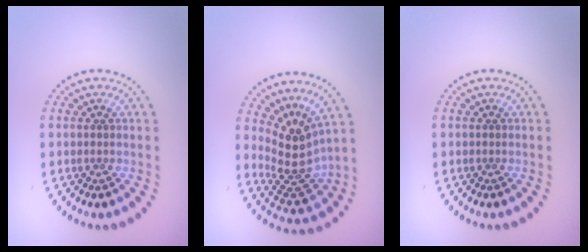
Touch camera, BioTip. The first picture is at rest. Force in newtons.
{"total": 4.1, "press": 2.8, "slide": 3.0}
{"total": 0.0}